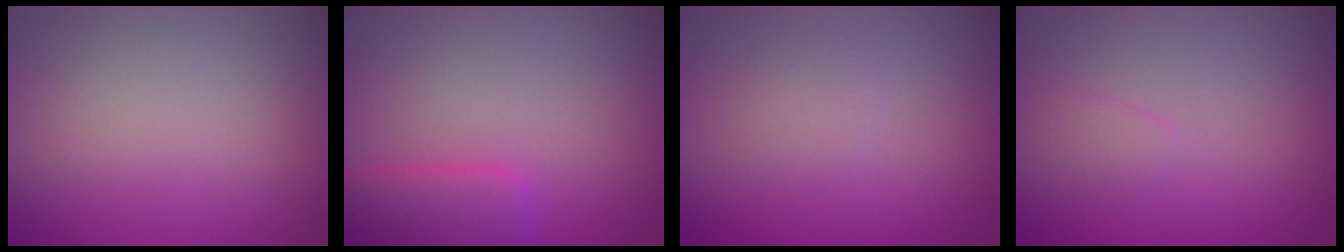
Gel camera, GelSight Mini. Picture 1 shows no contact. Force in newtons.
{"total": 4.0, "press": 4.0, "slide": 0.1}
{"total": 1.3, "press": 1.3, "slide": 0.2}
{"total": 1.0, "press": 1.0, "slide": 0.0}